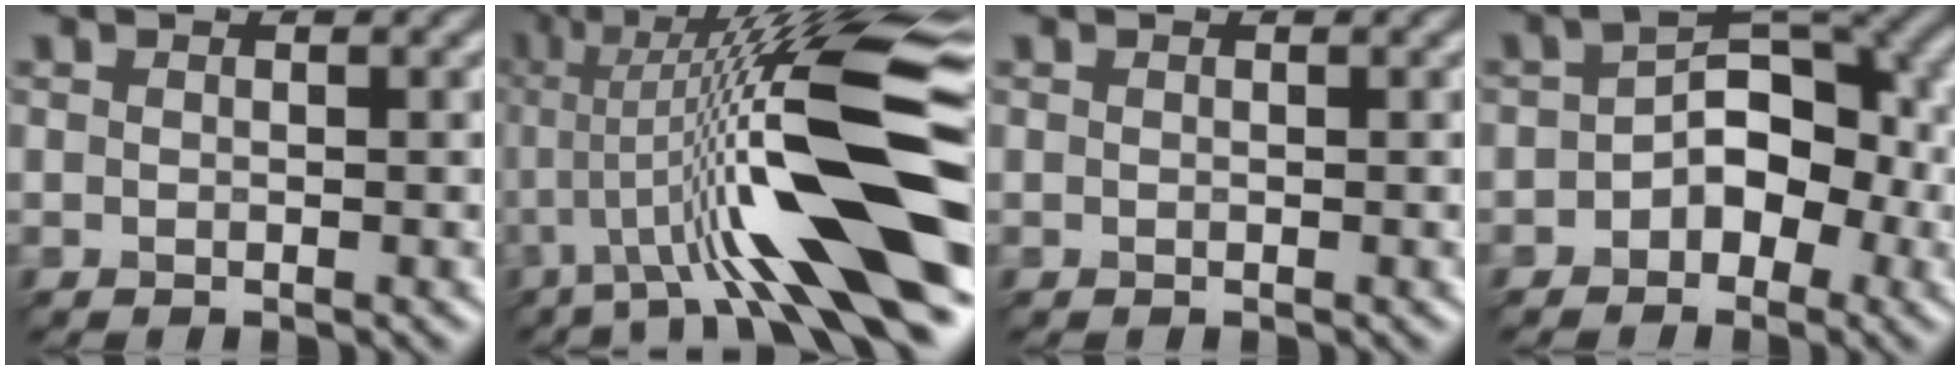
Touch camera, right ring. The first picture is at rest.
{"total": 14.1, "force": [-0.8, 2.1, 13.9], "torque": [-0.233, 0.024, -0.004]}
{"total": 0.0}
{"total": 4.3, "force": [-1.5, 2.8, 2.9], "torque": [-0.049, 0.013, -0.021]}